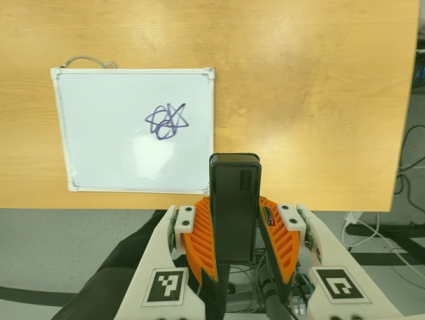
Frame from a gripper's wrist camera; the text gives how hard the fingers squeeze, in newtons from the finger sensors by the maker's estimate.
{"total": 3.9, "left": 2.4, "right": 5.4}